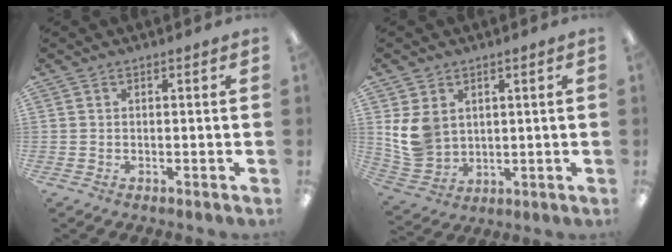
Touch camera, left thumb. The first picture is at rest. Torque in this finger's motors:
{"motor_torque": [1.32, 1.28, 0.82, -0.56, 0.07]}